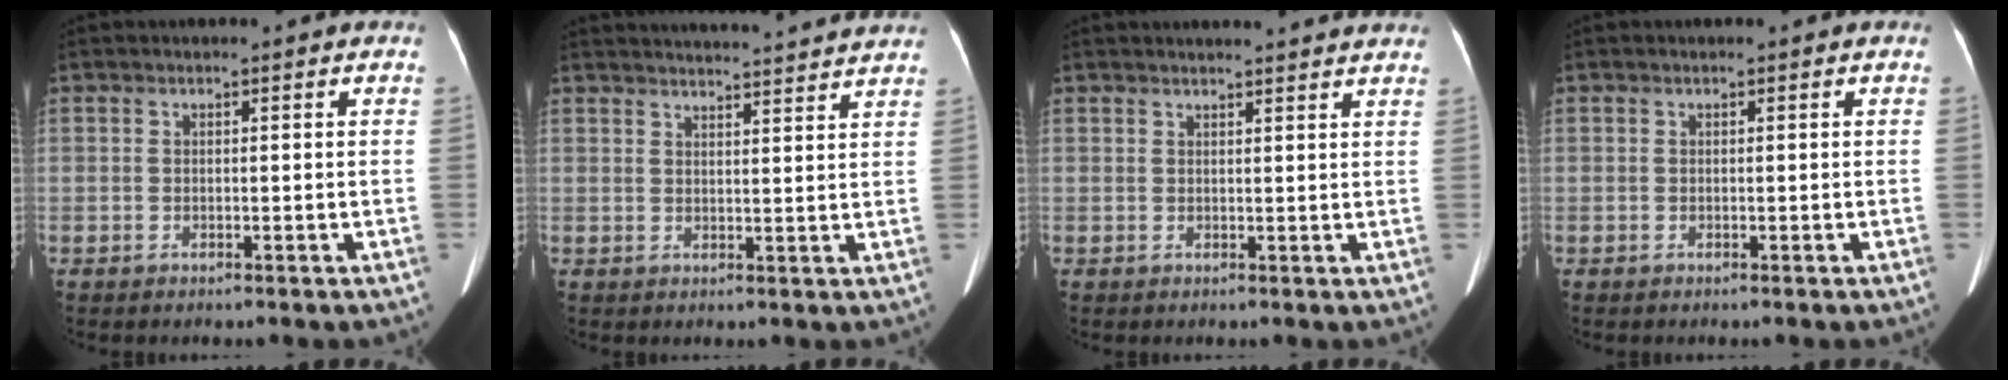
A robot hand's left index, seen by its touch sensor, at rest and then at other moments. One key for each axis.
{"total": 17.1, "fx": 16.4, "fy": 0.5, "fz": 4.6, "tx": -0.071, "ty": 0.005, "tz": 0.206}
{"total": 10.9, "fx": 10.5, "fy": 0.5, "fz": 3.1, "tx": -0.034, "ty": 0.011, "tz": 0.105}
{"total": 0.0}